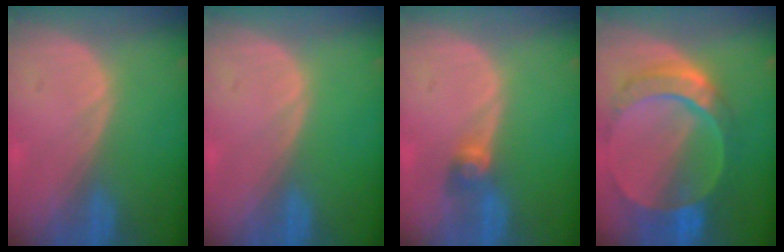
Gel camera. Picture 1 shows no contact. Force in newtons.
{"total": 0.0}
{"total": 2.6, "press": 2.5, "slide": 0.6}
{"total": 10.5, "press": 8.9, "slide": 5.7}